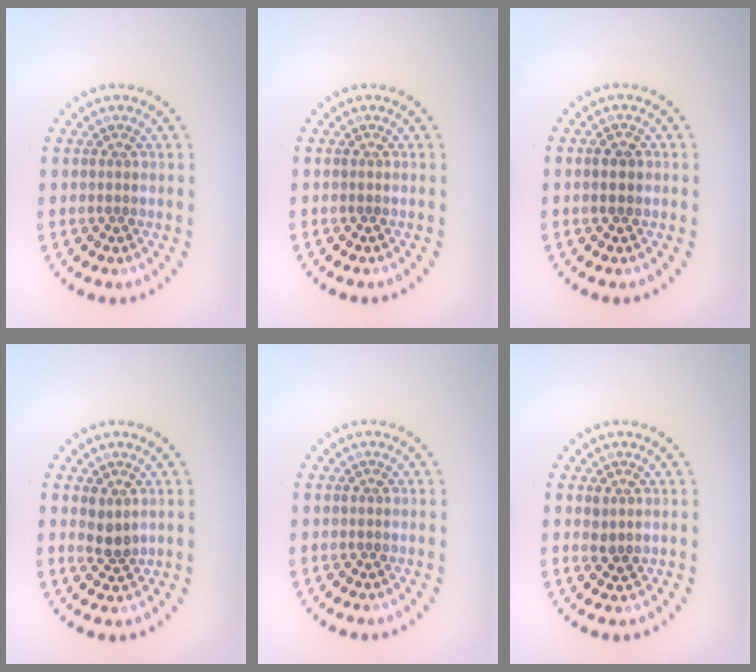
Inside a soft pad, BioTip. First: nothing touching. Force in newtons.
{"total": 0.0}
{"total": 2.2, "press": 2.2, "slide": 0.2}
{"total": 1.7, "press": 1.5, "slide": 0.8}
{"total": 0.0}
{"total": 1.0, "press": 0.9, "slide": 0.4}